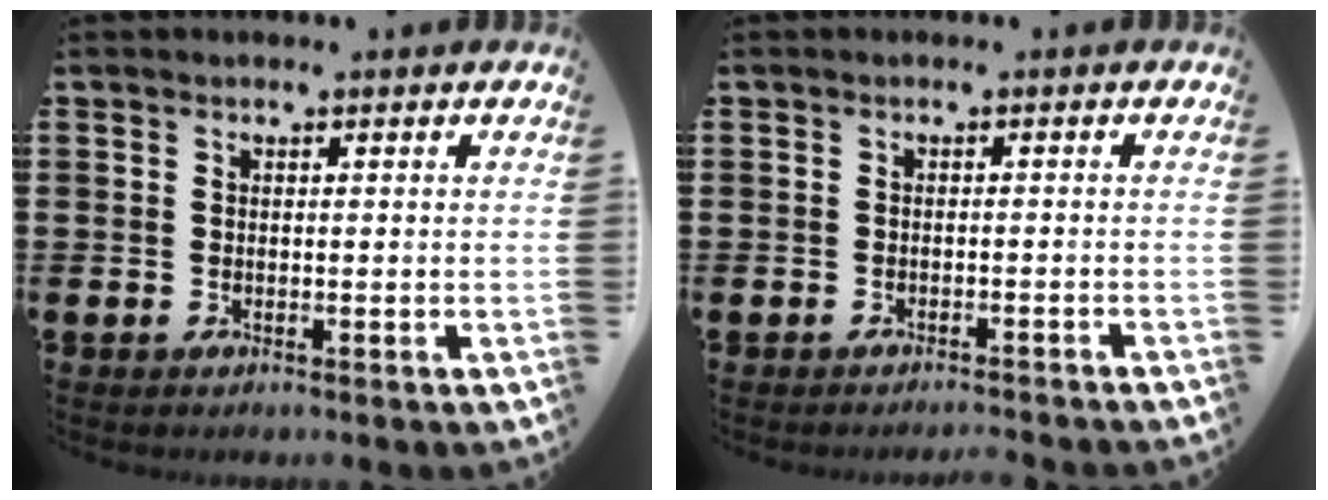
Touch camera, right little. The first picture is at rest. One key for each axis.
{"total": 1.0, "fx": -1.0, "fy": -0.2, "fz": 0.0, "tx": 0.001, "ty": 0.002, "tz": -0.021}